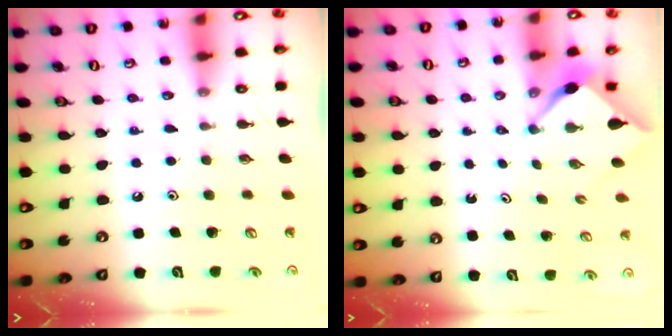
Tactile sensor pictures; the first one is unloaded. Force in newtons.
{"total": 2.5, "press": 2.5, "slide": 0.2}